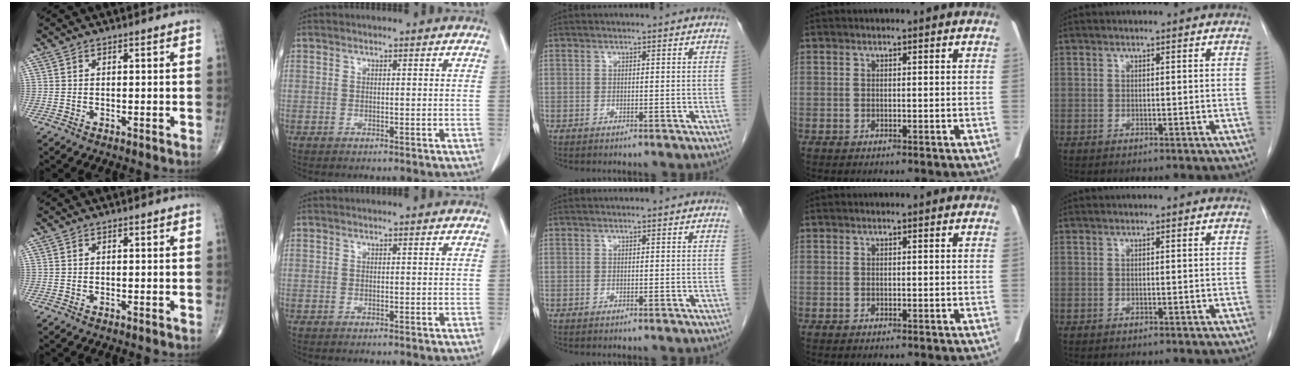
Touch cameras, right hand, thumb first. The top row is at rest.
{}